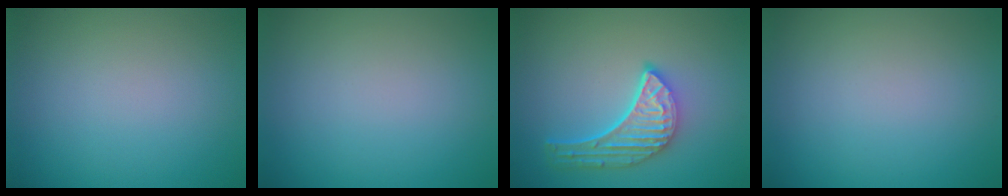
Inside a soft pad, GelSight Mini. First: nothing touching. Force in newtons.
{"total": 0.0}
{"total": 5.0, "press": 3.9, "slide": 3.2}
{"total": 0.0}